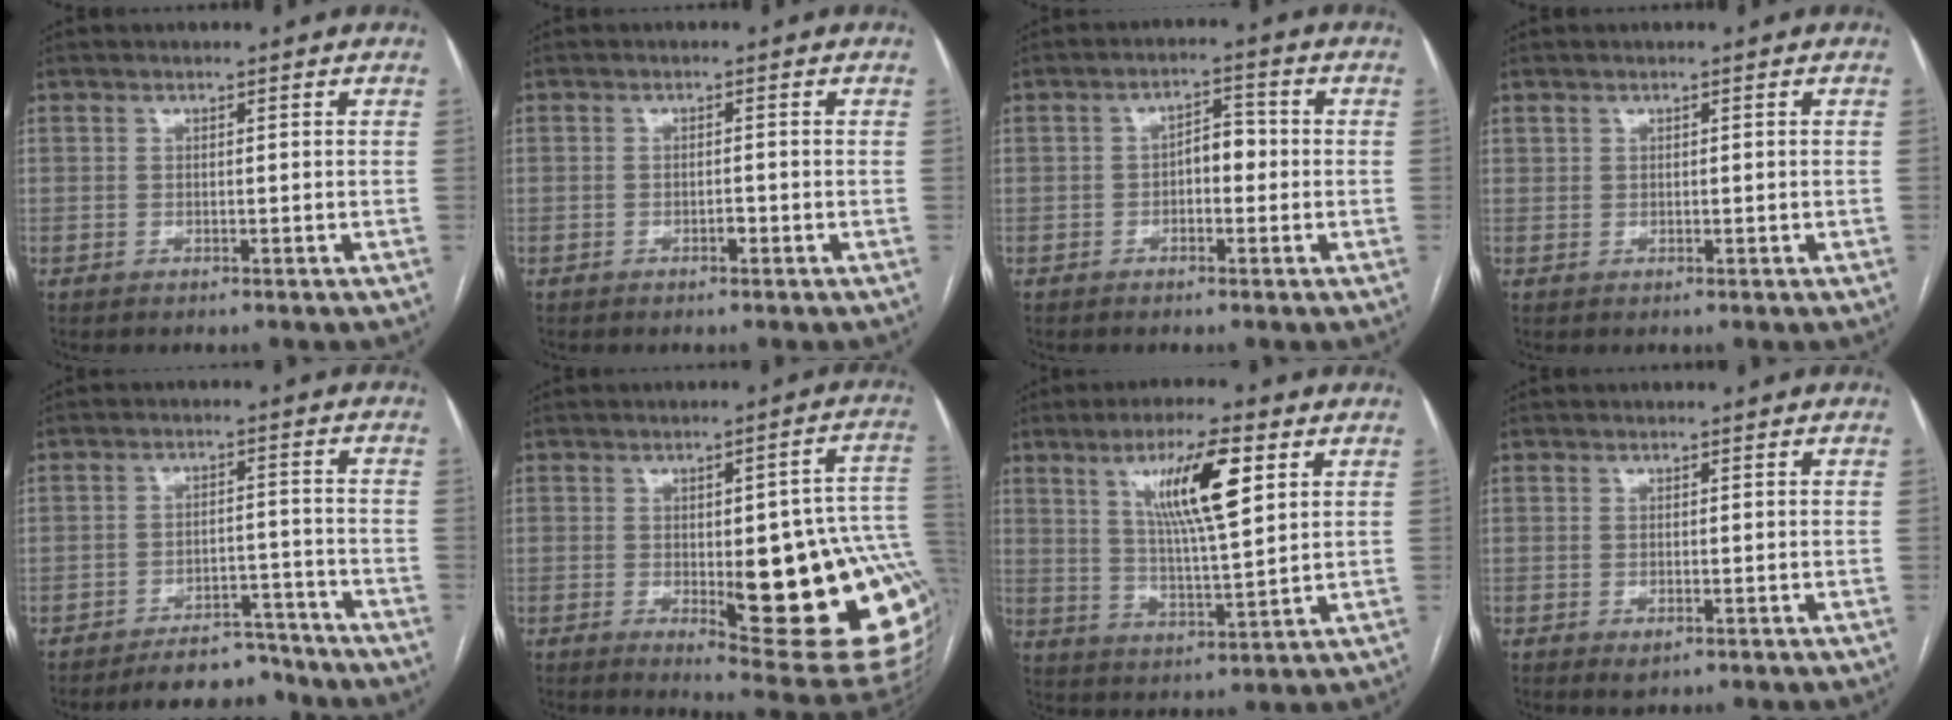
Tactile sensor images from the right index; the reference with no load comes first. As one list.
[{"total": 1.0, "force": [-0.5, 0.5, 0.7], "torque": [-0.008, 0.002, -0.008]}, {"total": 3.9, "force": [-0.5, 2.0, 3.3], "torque": [-0.047, 0.018, -0.011]}, {"total": 0.7, "force": [0.5, 0.5, 0.3], "torque": [-0.003, 0.004, 0.012]}, {"total": 7.7, "force": [-7.2, 2.6, 0.9], "torque": [0.004, 0.020, -0.108]}, {"total": 23.0, "force": [-2.7, 5.6, 22.1], "torque": [-0.193, 0.008, -0.014]}, {"total": 11.6, "force": [4.8, 1.4, 10.5], "torque": [-0.185, 0.003, 0.084]}, {"total": 1.5, "force": [-0.7, 0.6, 1.2], "torque": [-0.016, -0.003, -0.004]}]